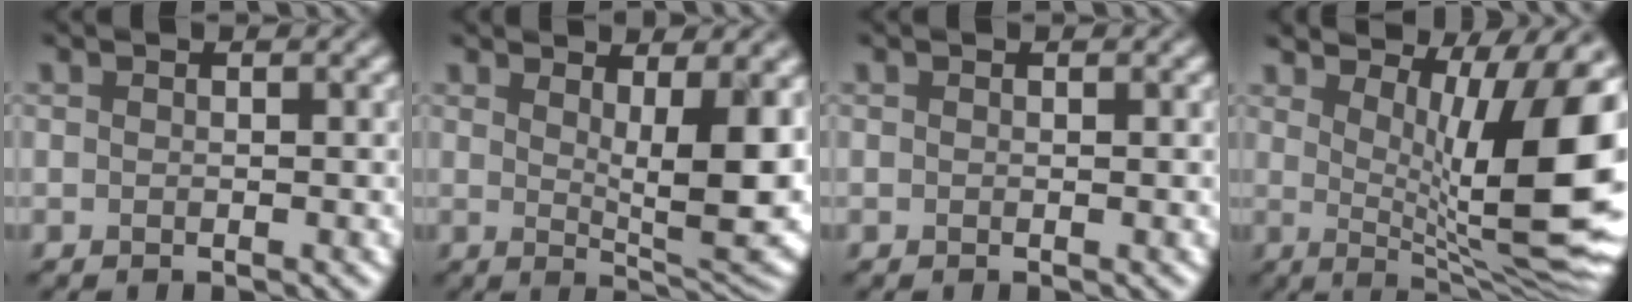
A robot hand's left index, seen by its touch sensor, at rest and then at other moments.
{"total": 8.5, "force": [1.9, 2.7, 7.8], "torque": [-0.114, -0.015, 0.035]}
{"total": 0.0}
{"total": 14.4, "force": [3.3, 4.7, 13.1], "torque": [-0.153, 0.005, 0.050]}